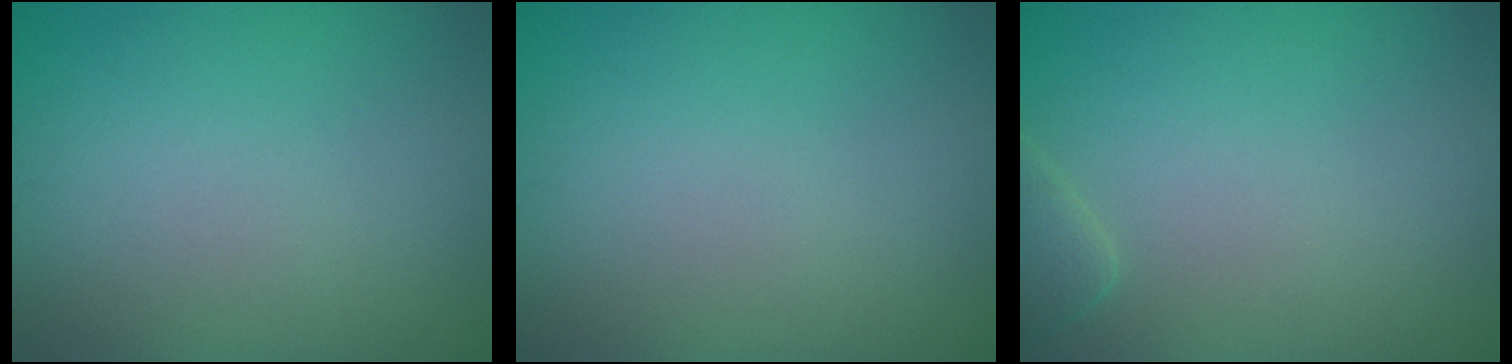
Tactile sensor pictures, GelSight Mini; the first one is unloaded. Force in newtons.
{"total": 0.0}
{"total": 1.6, "press": 1.6, "slide": 0.2}